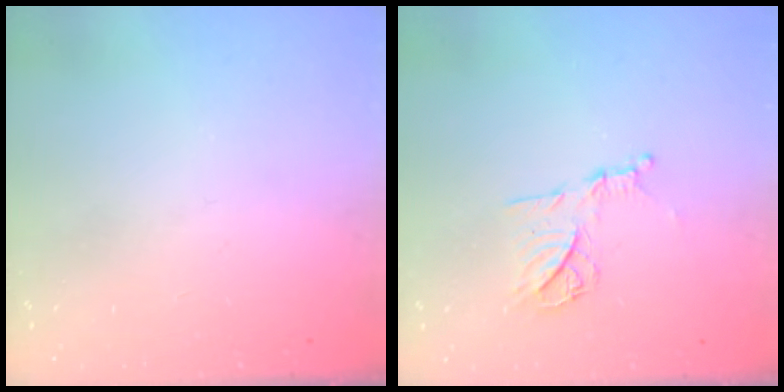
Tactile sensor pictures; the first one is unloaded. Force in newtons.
{"total": 11.0, "press": 10.9, "slide": 1.1}